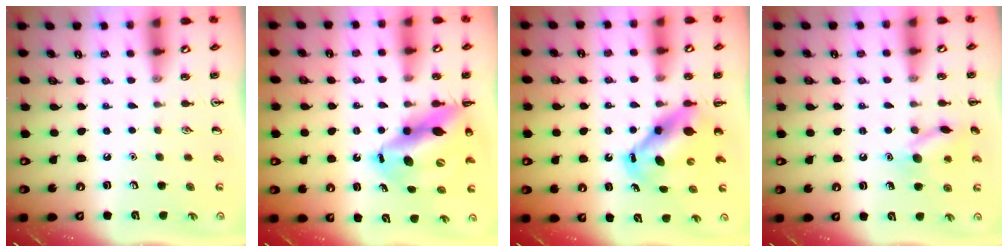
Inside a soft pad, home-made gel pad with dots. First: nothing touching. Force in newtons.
{"total": 15.7, "press": 15.1, "slide": 4.4}
{"total": 6.9, "press": 6.6, "slide": 2.0}
{"total": 10.9, "press": 10.8, "slide": 0.6}